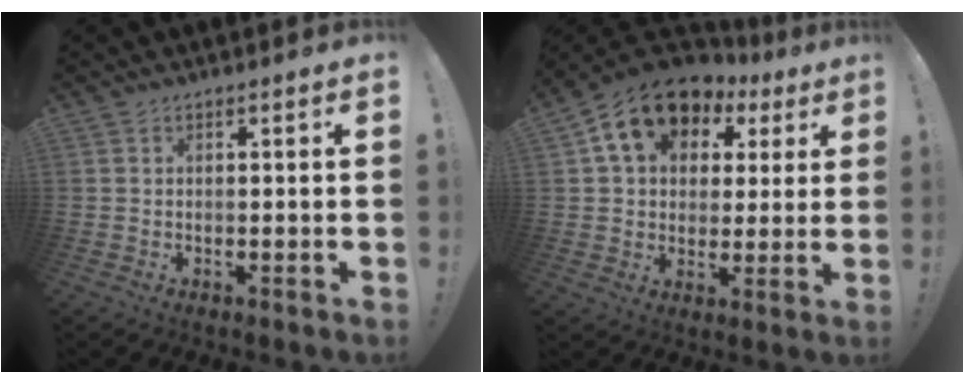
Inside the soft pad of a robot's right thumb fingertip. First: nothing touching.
{"total": 15.6, "force": [8.0, 10.5, 8.3], "torque": [-0.134, -0.034, 0.149]}